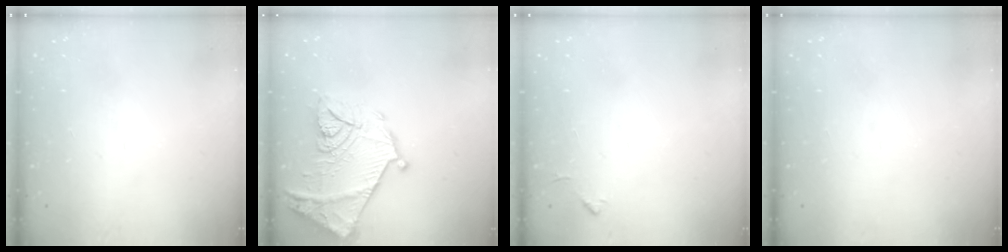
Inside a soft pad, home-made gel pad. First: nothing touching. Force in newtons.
{"total": 18.1, "press": 18.0, "slide": 1.6}
{"total": 3.5, "press": 3.5, "slide": 0.5}
{"total": 1.6, "press": 1.6, "slide": 0.1}